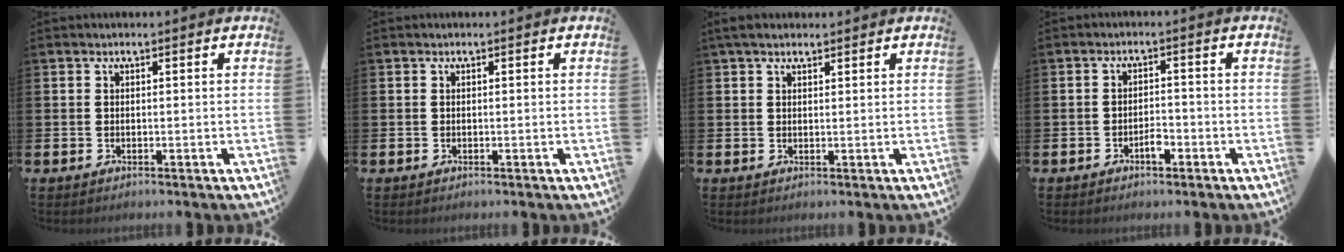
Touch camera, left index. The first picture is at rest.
{"total": 0.0}
{"total": 2.5, "force": [2.1, 0.9, 1.1], "torque": [-0.010, -0.001, 0.035]}
{"total": 2.1, "force": [-1.1, 1.0, 1.5], "torque": [-0.021, -0.001, -0.022]}